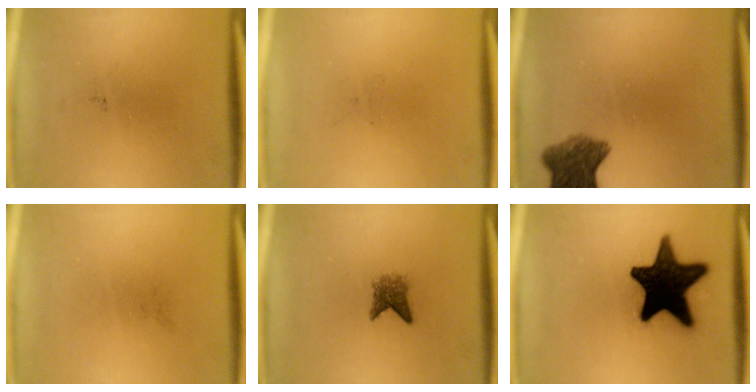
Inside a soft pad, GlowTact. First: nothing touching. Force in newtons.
{"total": 0.0}
{"total": 6.6}
{"total": 0.0}
{"total": 2.6}
{"total": 19.2}